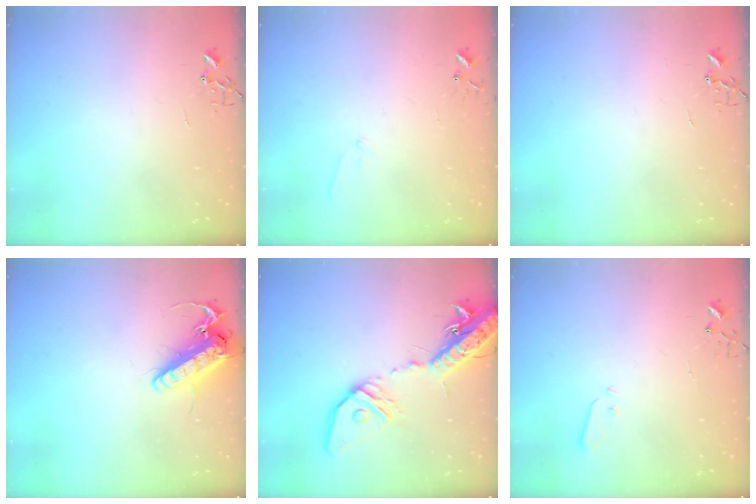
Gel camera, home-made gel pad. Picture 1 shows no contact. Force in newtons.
{"total": 6.0, "press": 5.9, "slide": 0.8}
{"total": 0.0}
{"total": 15.3, "press": 15.1, "slide": 2.6}
{"total": 22.2, "press": 21.7, "slide": 4.7}
{"total": 2.9, "press": 2.9, "slide": 0.1}